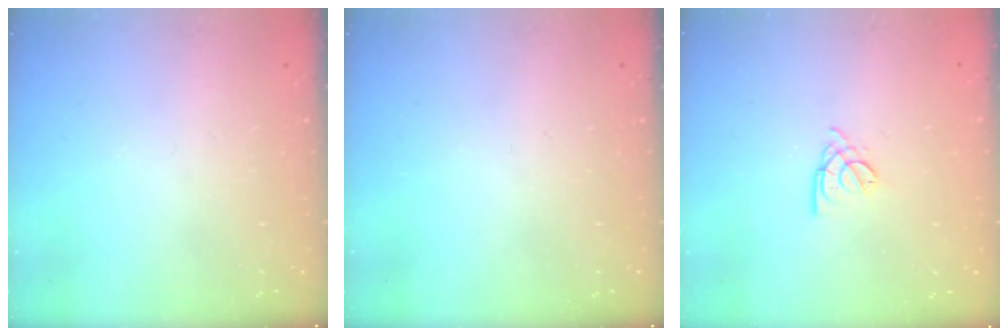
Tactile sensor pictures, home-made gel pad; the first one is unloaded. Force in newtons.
{"total": 0.0}
{"total": 3.0, "press": 2.9, "slide": 0.5}